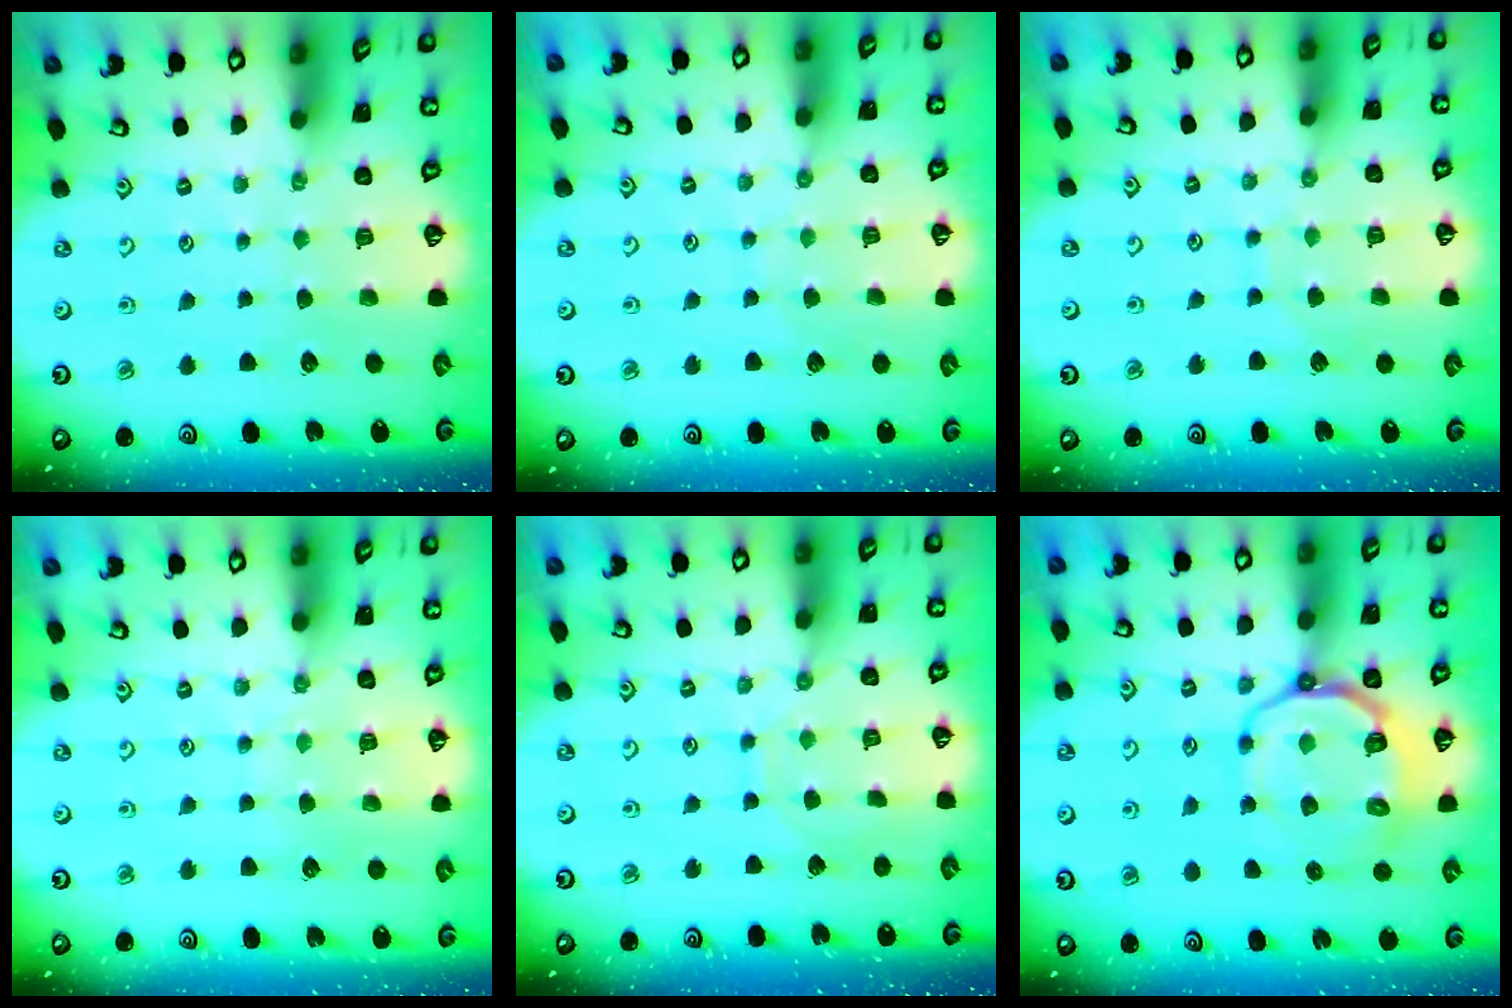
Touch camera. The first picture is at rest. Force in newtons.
{"total": 5.1, "press": 5.1, "slide": 0.6}
{"total": 6.3, "press": 6.3, "slide": 0.2}
{"total": 5.3, "press": 5.3, "slide": 0.7}
{"total": 7.5, "press": 7.4, "slide": 0.6}
{"total": 12.1, "press": 11.7, "slide": 3.2}